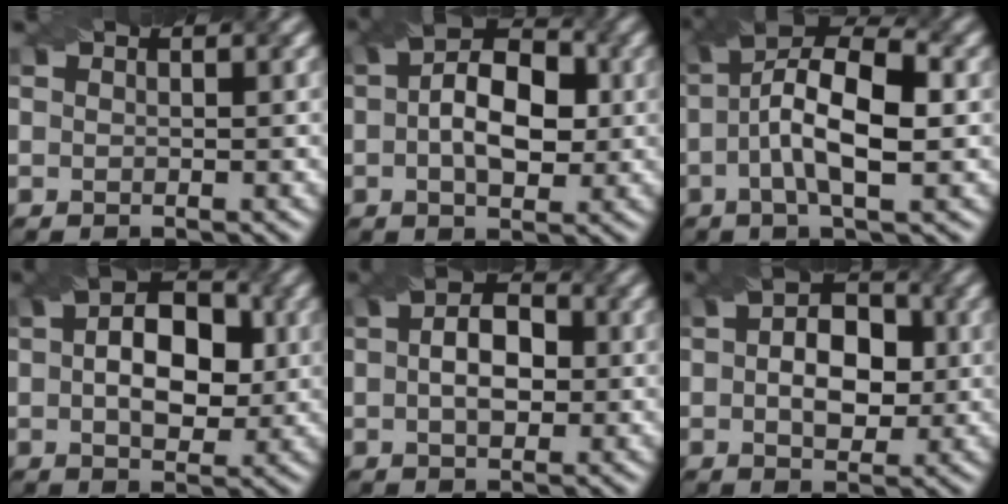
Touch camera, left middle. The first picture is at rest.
{"total": 6.2, "force": [-0.3, 3.8, 4.9], "torque": [-0.064, 0.015, 0.002]}
{"total": 7.9, "force": [-0.9, 3.0, 7.3], "torque": [-0.123, 0.018, -0.006]}
{"total": 6.4, "force": [0.0, 4.2, 4.8], "torque": [-0.059, 0.013, 0.008]}
{"total": 4.1, "force": [-0.4, 2.8, 3.0], "torque": [-0.035, 0.013, 0.000]}
{"total": 5.0, "force": [-0.4, 3.5, 3.5], "torque": [-0.044, 0.007, 0.002]}